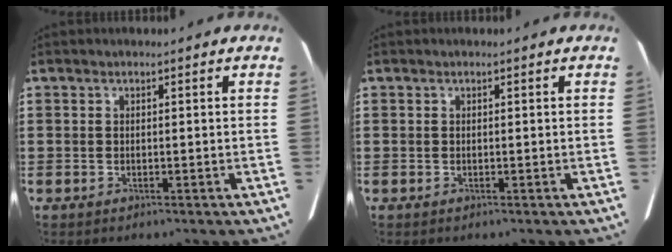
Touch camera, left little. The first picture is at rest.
{"total": 0.0}